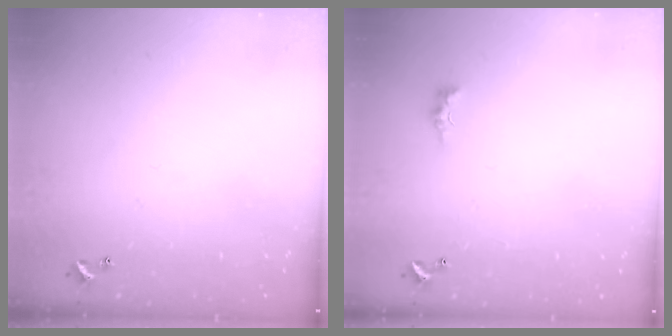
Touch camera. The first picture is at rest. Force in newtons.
{"total": 0.0}